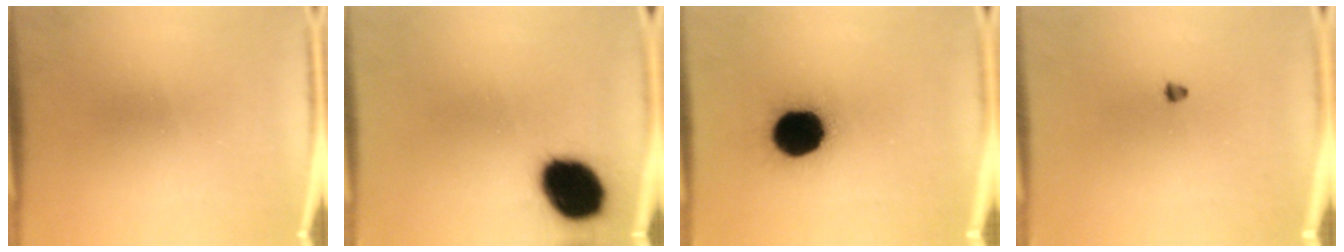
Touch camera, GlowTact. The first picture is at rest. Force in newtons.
{"total": 16.1}
{"total": 18.5}
{"total": 1.1}